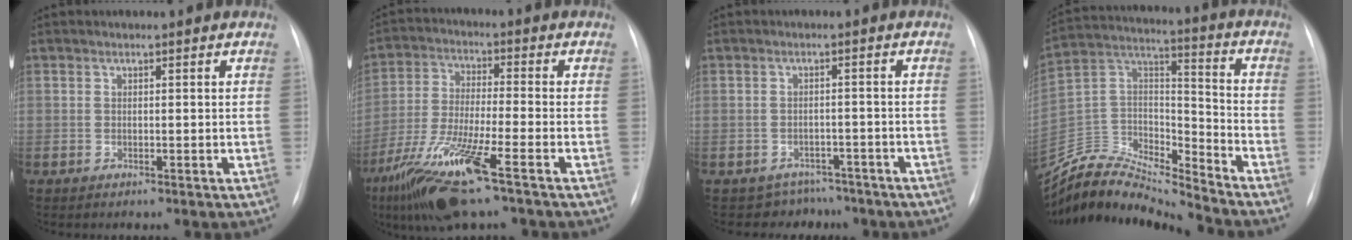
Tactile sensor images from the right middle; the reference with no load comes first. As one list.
[{"total": 13.5, "force": [-7.8, 0.9, 11.0], "torque": [-0.226, -0.034, -0.144]}, {"total": 6.0, "force": [-5.1, 3.2, -0.3], "torque": [0.009, 0.027, -0.058]}, {"total": 16.6, "force": [-16.5, 0.6, 1.5], "torque": [-0.019, 0.055, -0.298]}]